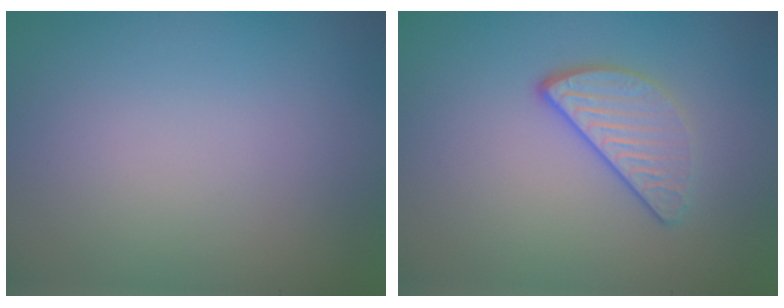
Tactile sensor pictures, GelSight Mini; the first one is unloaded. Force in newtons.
{"total": 3.0, "press": 2.5, "slide": 1.6}